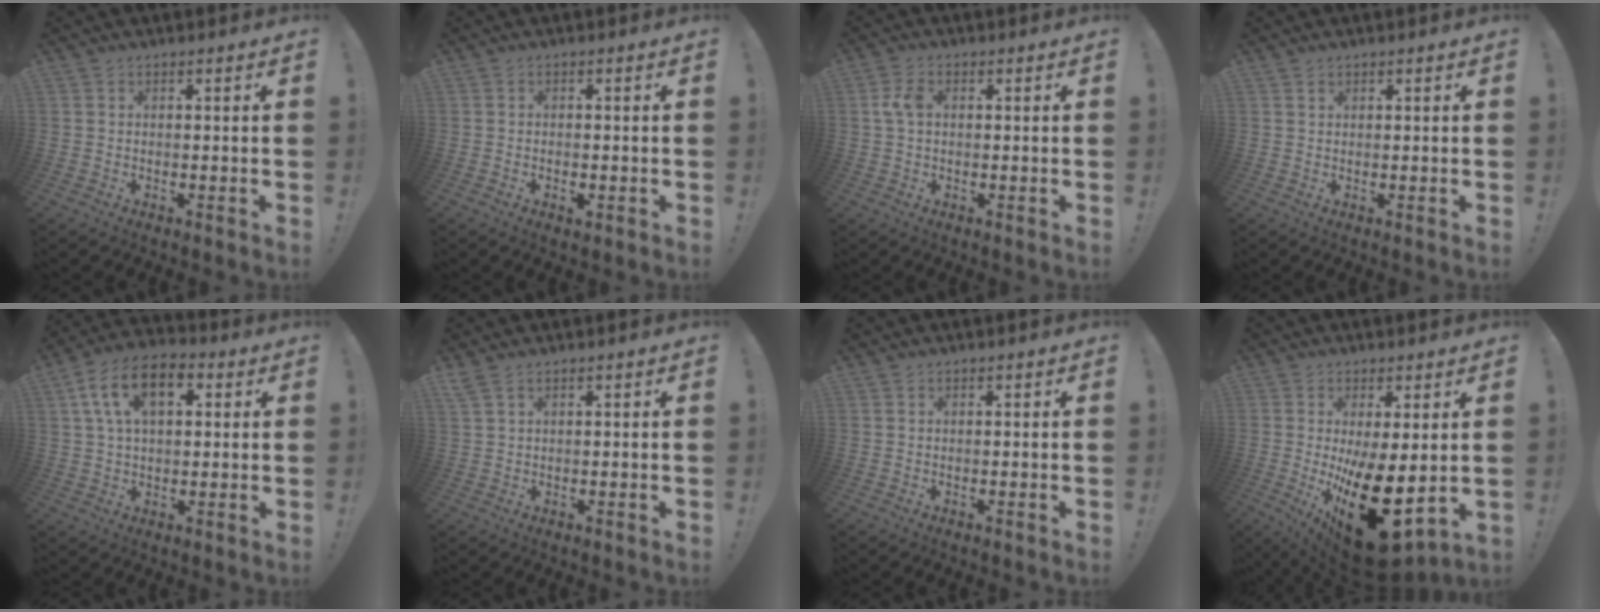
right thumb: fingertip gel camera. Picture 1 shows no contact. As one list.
[{"total": 1.3, "force": [-0.7, 0.8, 0.7], "torque": [-0.006, 0.002, -0.011]}, {"total": 5.1, "force": [0.8, 3.4, 3.8], "torque": [-0.077, 0.010, 0.015]}, {"total": 1.0, "force": [0.9, 0.4, 0.0], "torque": [0.007, -0.004, 0.016]}, {"total": 13.8, "force": [4.5, 8.1, 10.3], "torque": [-0.173, 0.005, 0.080]}, {"total": 2.4, "force": [1.6, 0.9, 1.4], "torque": [-0.030, -0.003, 0.032]}, {"total": 0.0}, {"total": 20.8, "force": [-4.0, 8.5, 18.5], "torque": [-0.270, -0.003, -0.040]}]